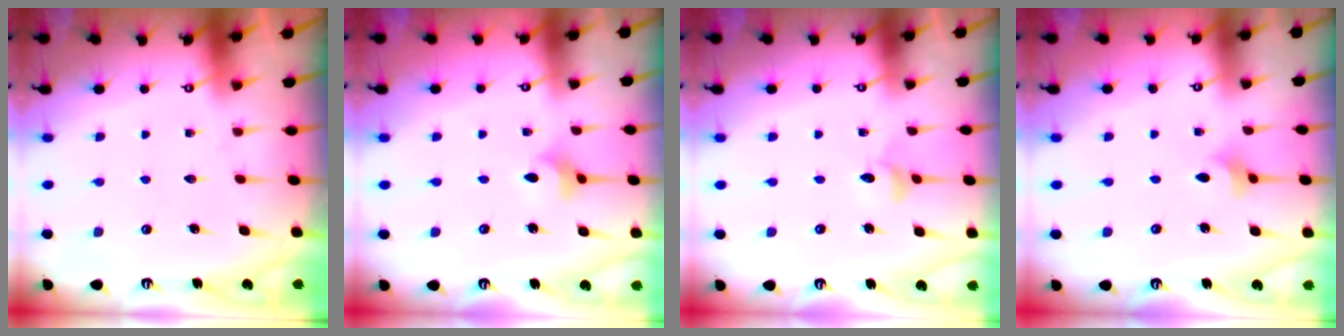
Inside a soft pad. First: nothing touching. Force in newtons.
{"total": 3.3, "press": 3.2, "slide": 0.7}
{"total": 2.8, "press": 2.8, "slide": 0.3}
{"total": 2.0, "press": 1.9, "slide": 0.6}